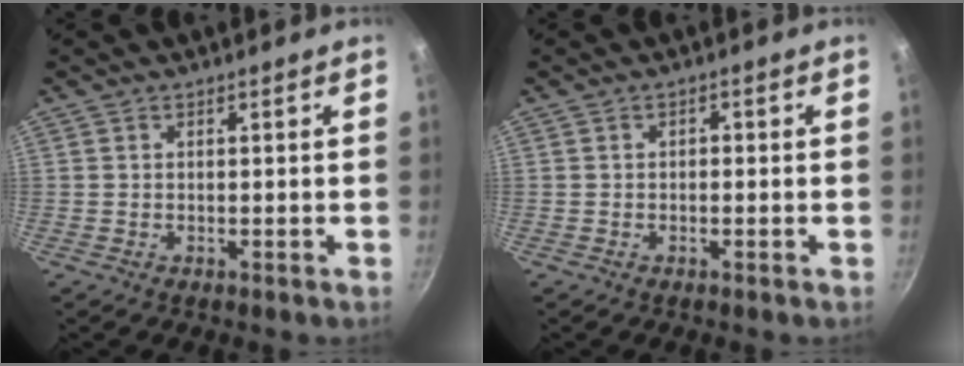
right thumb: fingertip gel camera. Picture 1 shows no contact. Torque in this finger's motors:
{"motor_torque": [-0.27, -0.15, -0.39, 0.18, -0.03]}